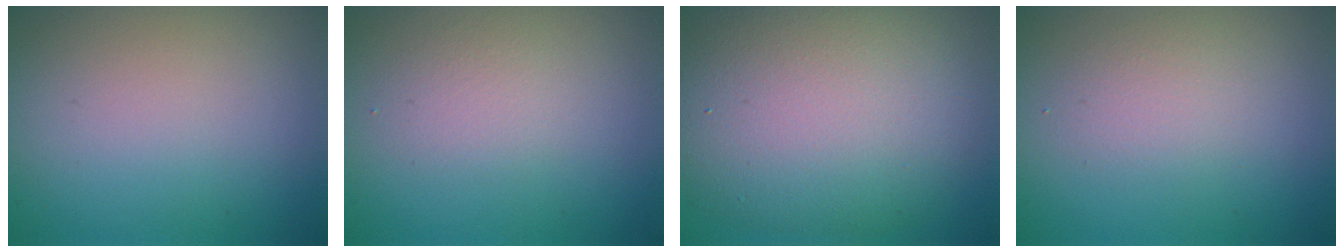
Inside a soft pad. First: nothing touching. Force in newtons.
{"total": 1.7, "press": 1.7, "slide": 0.2}
{"total": 10.3, "press": 10.3, "slide": 0.3}
{"total": 1.8, "press": 1.8, "slide": 0.1}